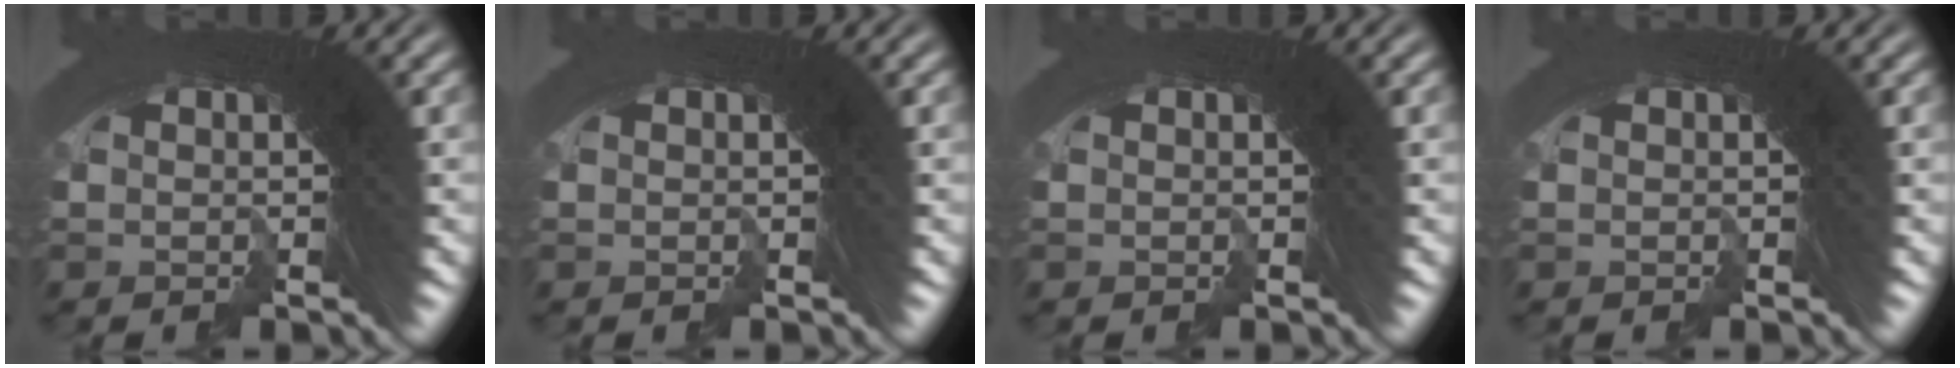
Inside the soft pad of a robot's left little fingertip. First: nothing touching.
{"total": 0.0}
{"total": 0.0}
{"total": 0.0}